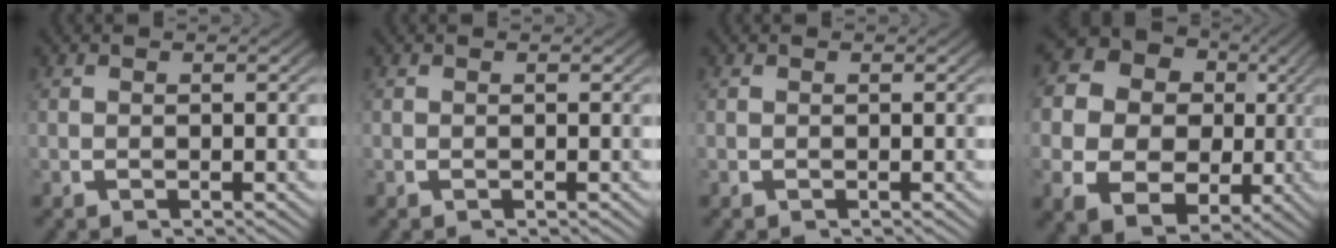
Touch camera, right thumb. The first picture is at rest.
{"total": 0.0}
{"total": 0.0}
{"total": 18.6, "force": [1.8, 15.1, 10.7], "torque": [-0.249, -0.041, 0.031]}